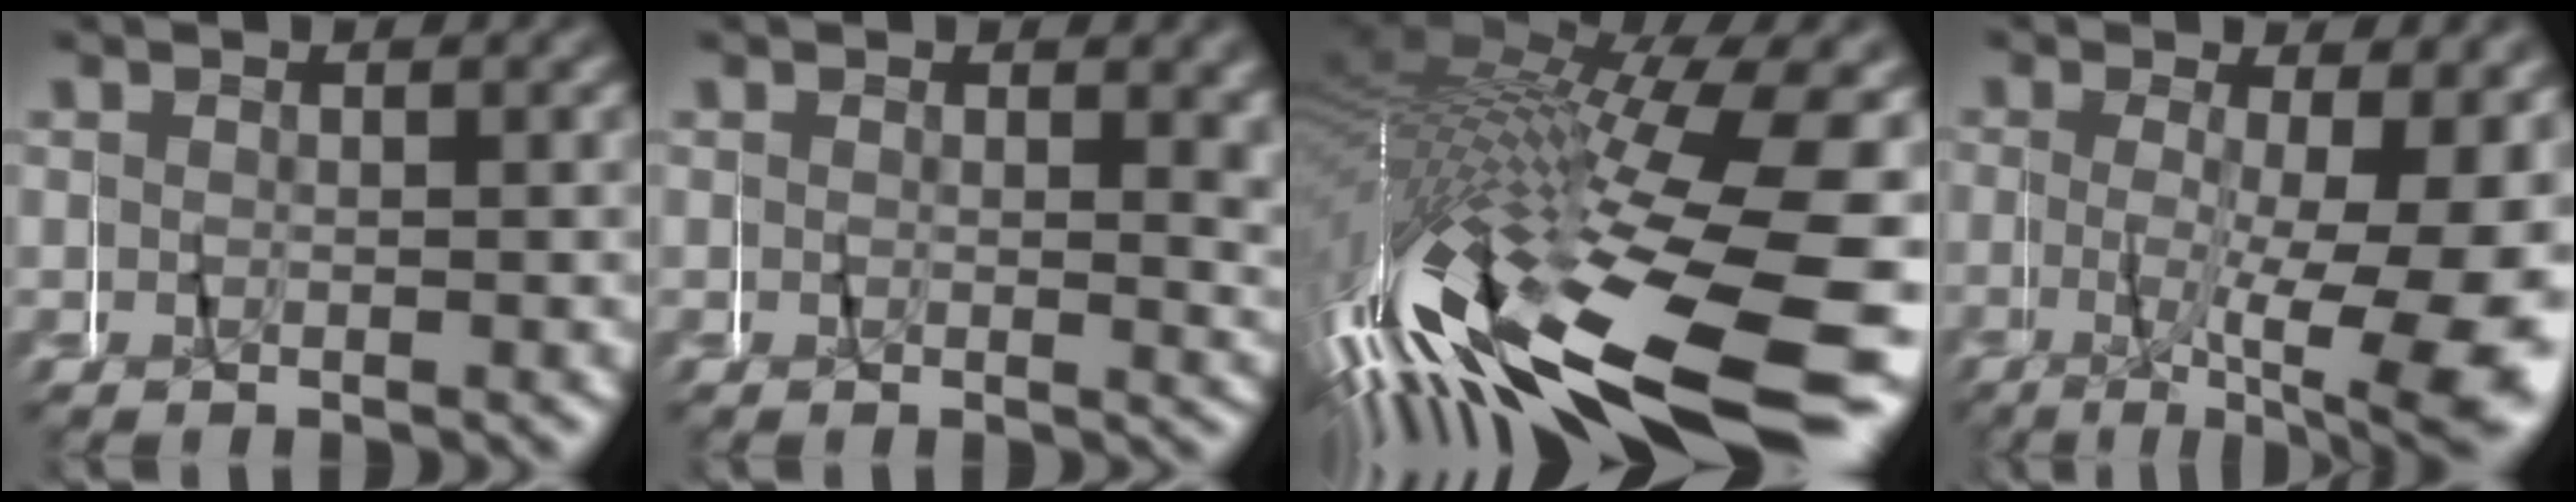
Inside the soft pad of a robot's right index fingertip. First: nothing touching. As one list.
[{"total": 1.8, "force": [1.1, 0.6, 1.3], "torque": [-0.002, -0.002, 0.015]}, {"total": 20.2, "force": [-5.3, 9.3, 17.2], "torque": [-0.306, -0.032, -0.054]}, {"total": 8.5, "force": [-1.9, 2.6, 7.9], "torque": [-0.099, -0.013, -0.021]}]